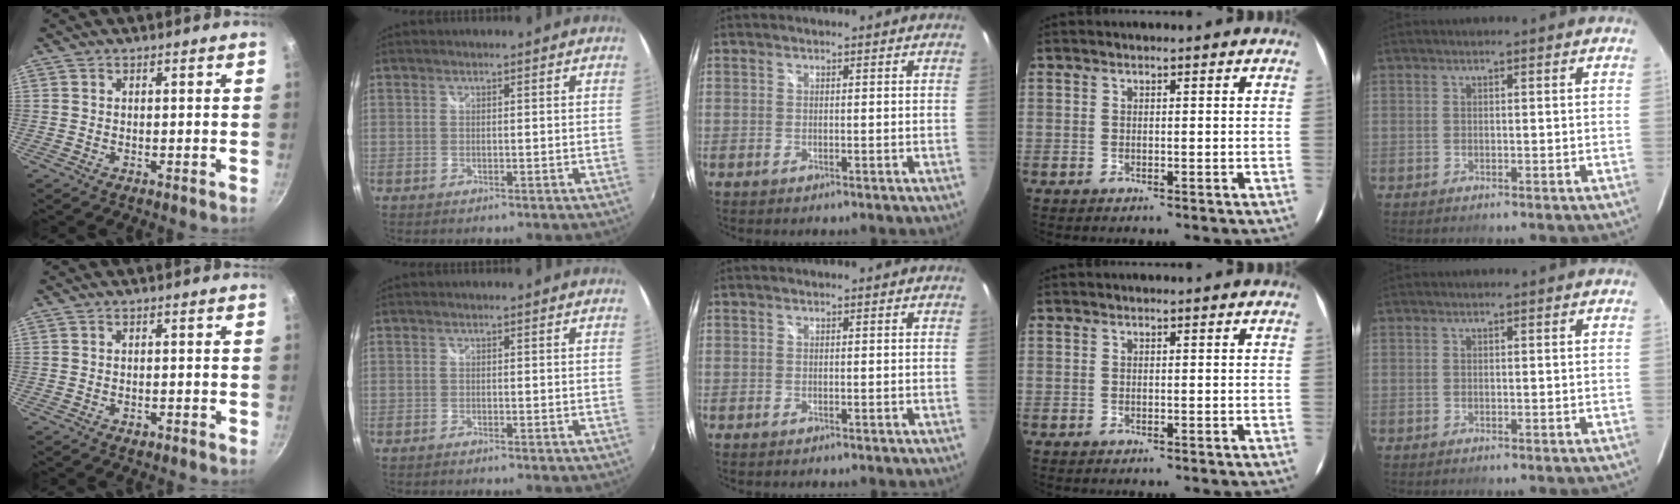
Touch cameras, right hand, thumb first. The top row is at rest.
{"thumb": {"total": 1.0, "force": [-0.7, 0.5, 0.6], "torque": [-0.013, 0.003, -0.009]}, "index": {"total": 0.8, "force": [-0.8, 0.1, 0.1], "torque": [-0.004, -0.005, -0.016]}}